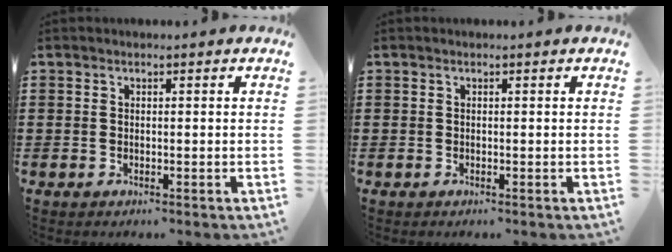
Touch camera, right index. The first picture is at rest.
{"total": 0.0}